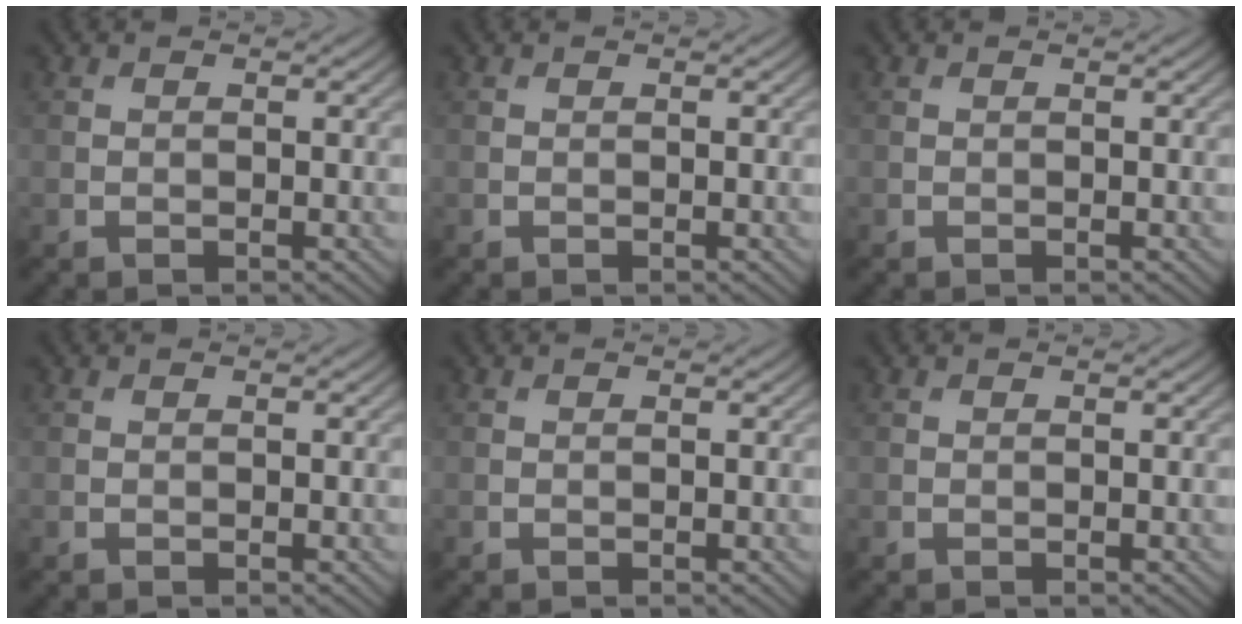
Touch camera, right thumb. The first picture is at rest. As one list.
[{"total": 0.0}, {"total": 0.0}, {"total": 0.0}, {"total": 0.0}, {"total": 0.0}]